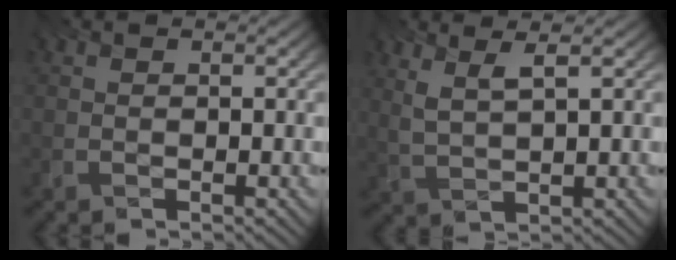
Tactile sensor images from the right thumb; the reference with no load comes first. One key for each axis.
{"total": 3.4, "fx": 1.9, "fy": 0.9, "fz": 2.7, "tx": -0.065, "ty": 0.001, "tz": 0.047}